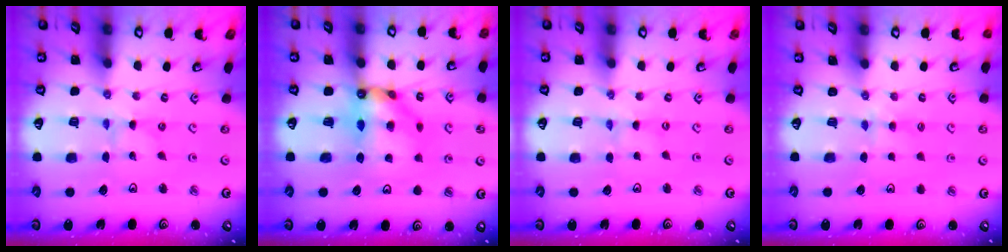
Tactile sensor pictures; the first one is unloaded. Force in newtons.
{"total": 10.8, "press": 10.7, "slide": 1.4}
{"total": 0.5, "press": 0.5, "slide": 0.1}
{"total": 3.8, "press": 3.8, "slide": 0.7}